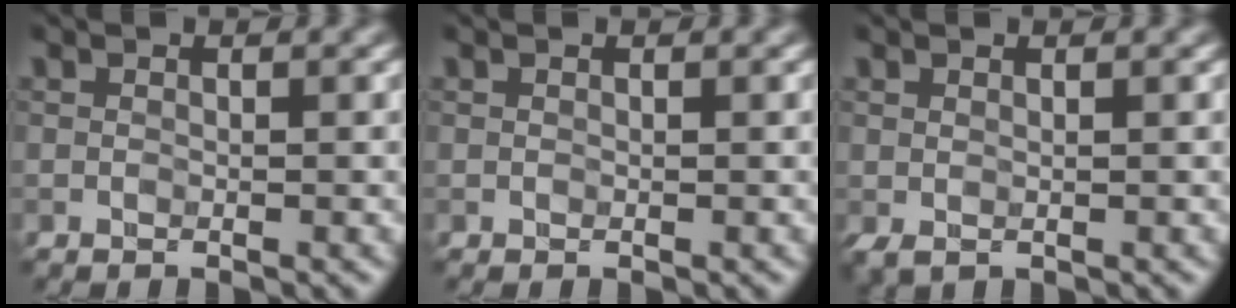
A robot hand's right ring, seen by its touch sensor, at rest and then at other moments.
{"total": 0.0}
{"total": 1.3, "force": [-0.3, 0.9, 0.9], "torque": [-0.017, -0.005, -0.005]}